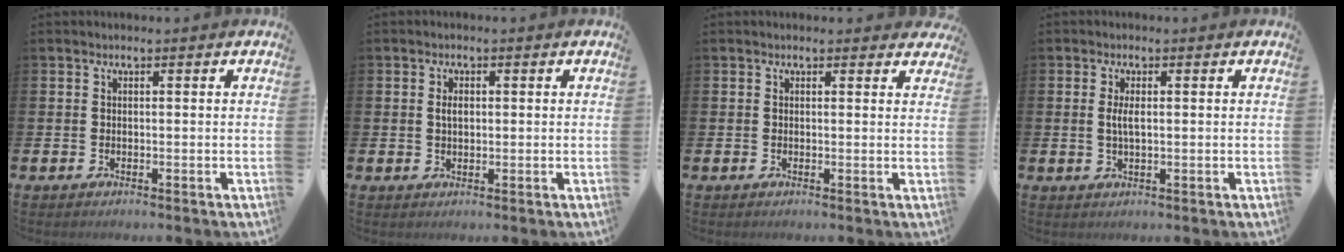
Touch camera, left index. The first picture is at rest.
{"total": 1.7, "force": [0.4, 1.0, 1.3], "torque": [-0.010, 0.001, 0.002]}
{"total": 1.0, "force": [0.8, 0.5, 0.2], "torque": [0.006, 0.004, 0.012]}
{"total": 2.3, "force": [0.3, 0.8, 2.1], "torque": [-0.041, 0.003, 0.003]}